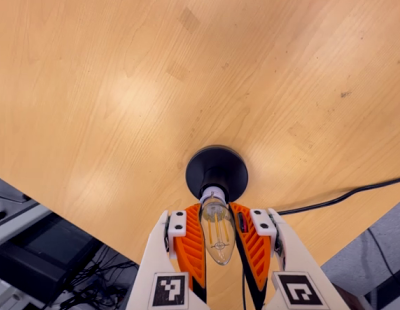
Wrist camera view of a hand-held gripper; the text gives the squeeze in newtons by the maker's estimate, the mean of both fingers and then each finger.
{"total": 18.5, "left": 18.4, "right": 18.7}